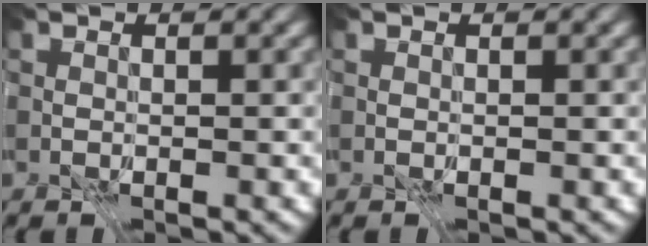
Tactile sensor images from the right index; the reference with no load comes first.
{"total": 0.0}